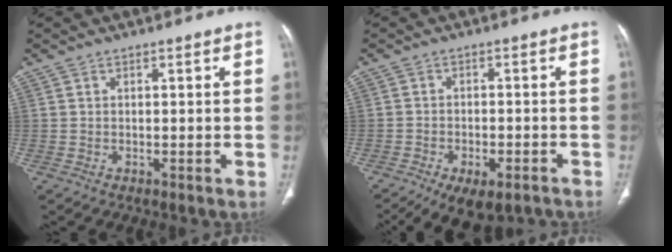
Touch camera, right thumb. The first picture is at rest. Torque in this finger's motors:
{"motor_torque": [4.57, 0.45, 0.96, -1.68, 0.13]}